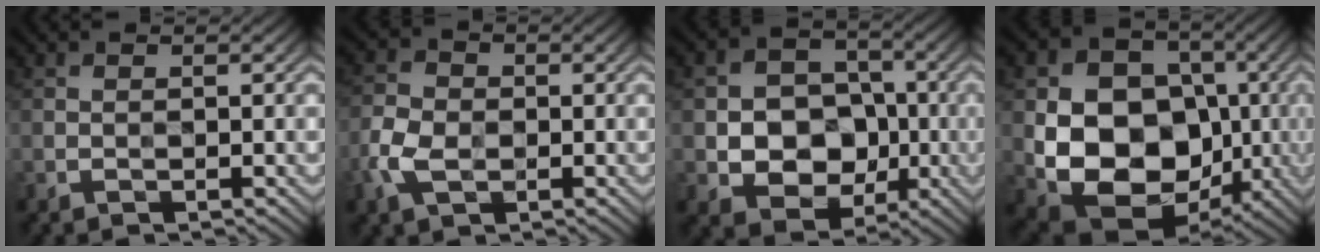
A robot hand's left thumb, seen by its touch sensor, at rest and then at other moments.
{"total": 5.4, "force": [-2.0, 3.8, 3.2], "torque": [-0.090, -0.002, -0.046]}
{"total": 8.1, "force": [-1.6, 6.9, 4.0], "torque": [-0.079, -0.002, -0.046]}
{"total": 13.0, "force": [-1.9, 10.4, 7.6], "torque": [-0.143, -0.017, -0.039]}